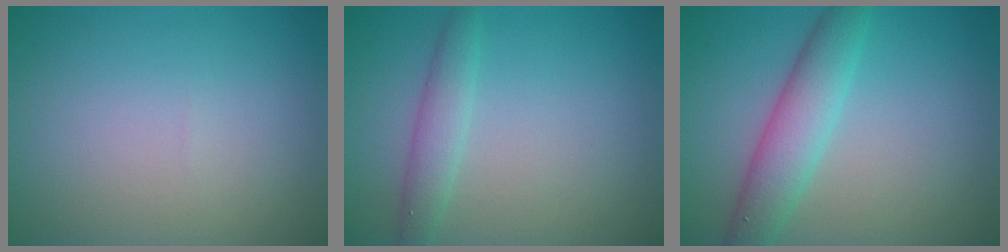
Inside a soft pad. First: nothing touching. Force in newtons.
{"total": 2.3, "press": 2.3, "slide": 0.1}
{"total": 4.3, "press": 4.3, "slide": 0.2}